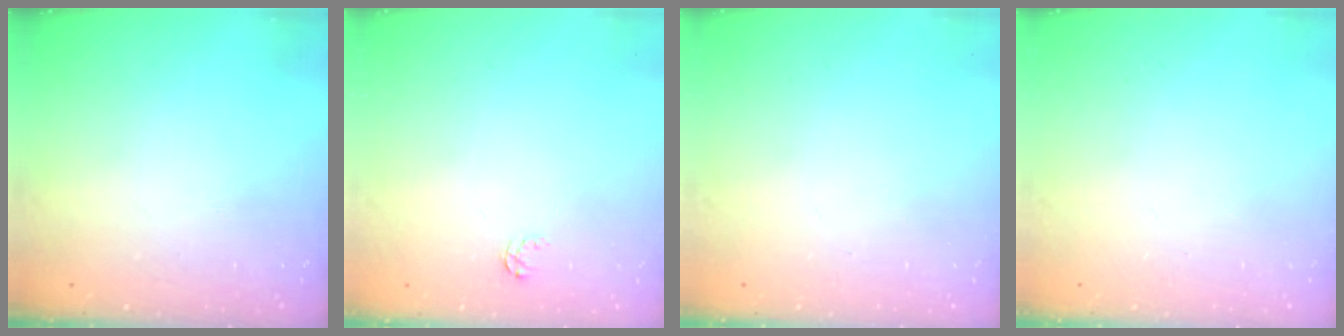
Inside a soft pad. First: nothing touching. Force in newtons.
{"total": 2.6, "press": 2.6, "slide": 0.4}
{"total": 0.0}
{"total": 0.0}